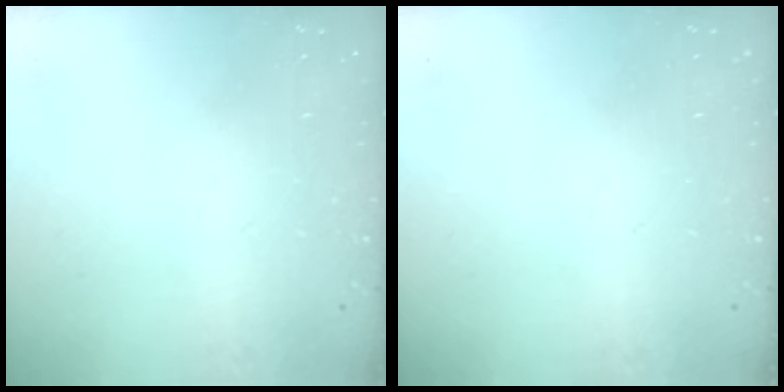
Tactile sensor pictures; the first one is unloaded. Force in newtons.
{"total": 0.0}